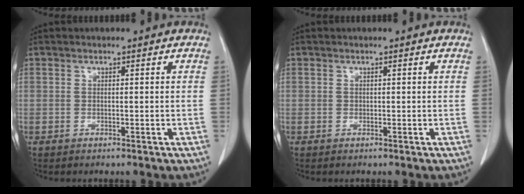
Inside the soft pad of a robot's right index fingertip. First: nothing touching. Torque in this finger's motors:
{"motor_torque": [0.06, -0.01, 0.02, 0.01]}